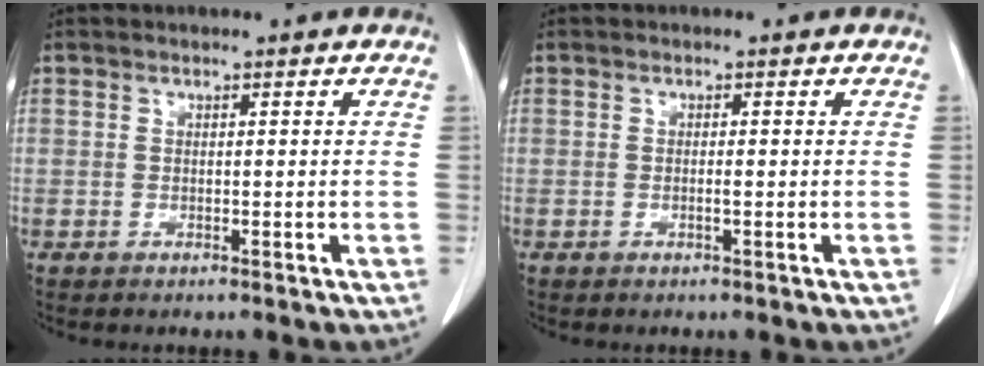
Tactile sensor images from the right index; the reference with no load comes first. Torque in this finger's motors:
{"motor_torque": [-0.10, 0.04, -0.03, -0.01]}